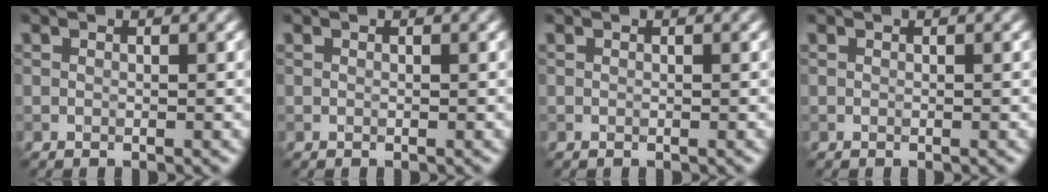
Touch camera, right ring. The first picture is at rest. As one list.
[{"total": 0.0}, {"total": 0.0}, {"total": 0.0}]